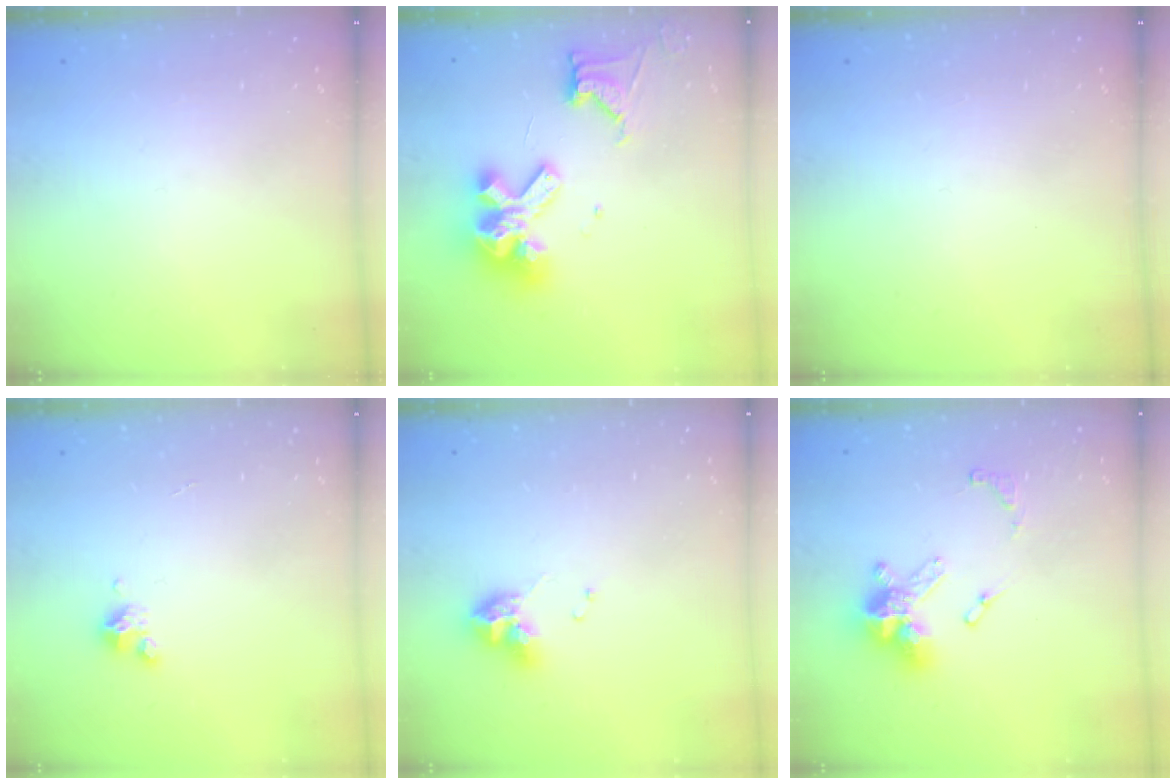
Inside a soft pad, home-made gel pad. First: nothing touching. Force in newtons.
{"total": 15.2, "press": 15.1, "slide": 1.7}
{"total": 0.0}
{"total": 3.5, "press": 3.5, "slide": 0.3}
{"total": 9.5, "press": 9.5, "slide": 1.1}
{"total": 14.0, "press": 14.0, "slide": 1.6}